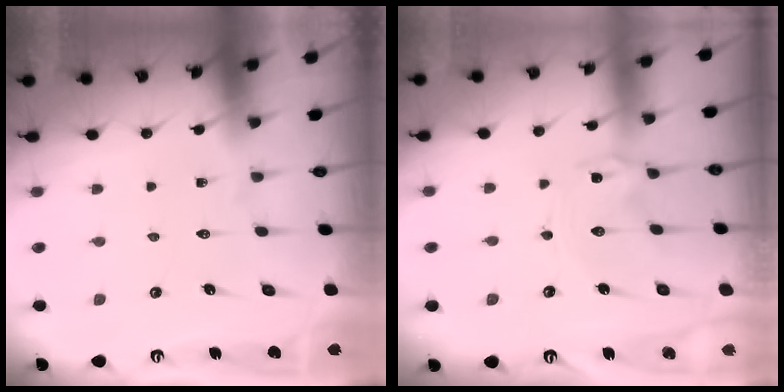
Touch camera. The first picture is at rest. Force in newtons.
{"total": 0.0}